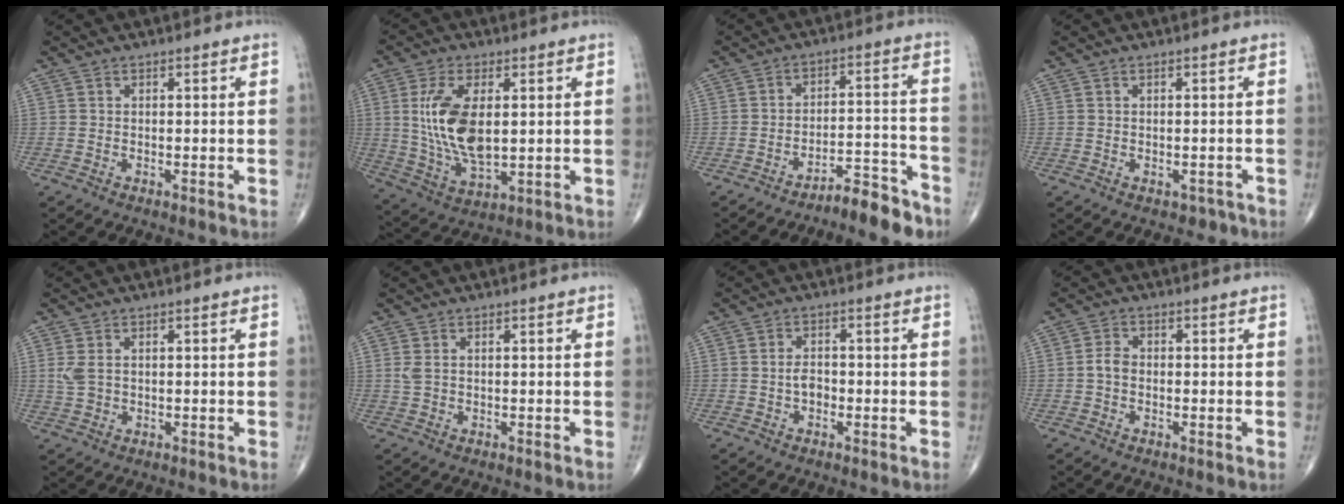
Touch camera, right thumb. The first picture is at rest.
{"total": 13.9, "force": [1.9, 6.9, 11.9], "torque": [-0.235, -0.016, 0.046]}
{"total": 7.6, "force": [-6.6, 1.8, 3.4], "torque": [-0.041, 0.081, -0.103]}
{"total": 1.2, "force": [-0.7, 0.9, 0.1], "torque": [0.006, 0.007, -0.009]}
{"total": 2.7, "force": [0.6, 1.7, 2.0], "torque": [-0.048, 0.001, 0.018]}
{"total": 1.5, "force": [0.4, 0.9, 1.1], "torque": [-0.029, 0.005, 0.014]}
{"total": 2.6, "force": [-0.7, 1.8, 1.8], "torque": [-0.025, 0.010, -0.015]}
{"total": 2.4, "force": [-0.5, 1.7, 1.7], "torque": [-0.027, 0.008, -0.016]}